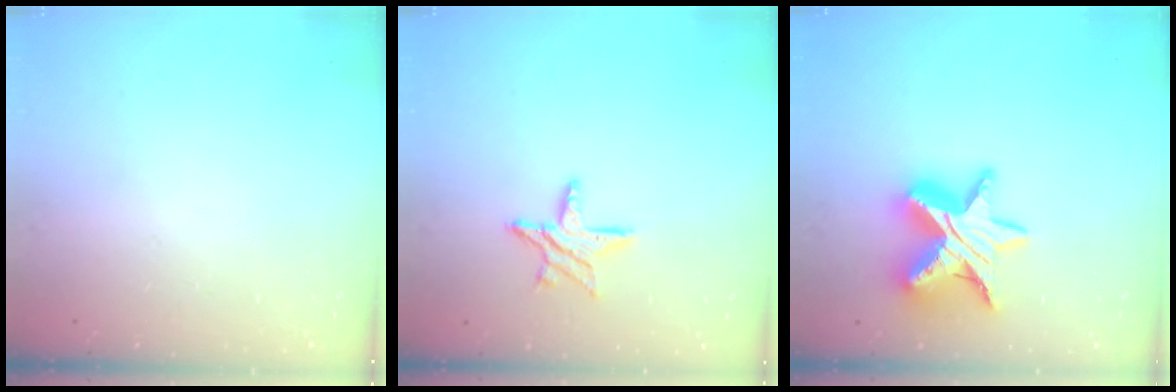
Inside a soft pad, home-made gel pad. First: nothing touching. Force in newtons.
{"total": 8.7, "press": 8.7, "slide": 0.6}
{"total": 15.9, "press": 15.9, "slide": 1.1}